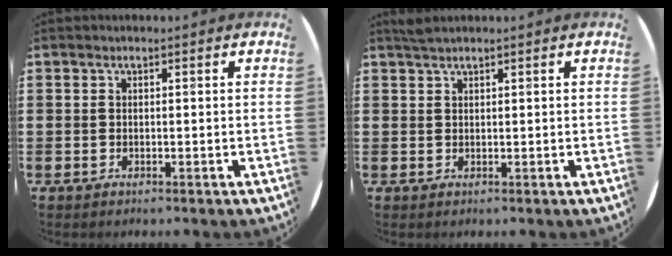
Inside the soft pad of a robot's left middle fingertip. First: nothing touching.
{"total": 1.1, "force": [1.0, -0.1, 0.4], "torque": [-0.009, 0.000, 0.020]}